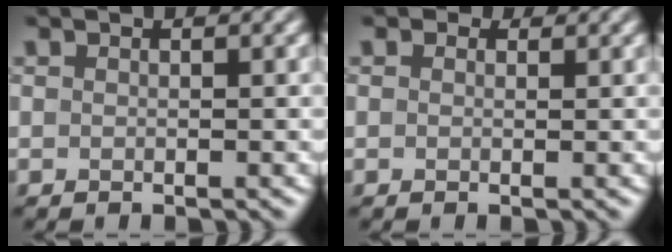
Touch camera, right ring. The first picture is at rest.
{"total": 0.7, "force": [0.4, 0.5, 0.3], "torque": [-0.003, -0.004, 0.000]}